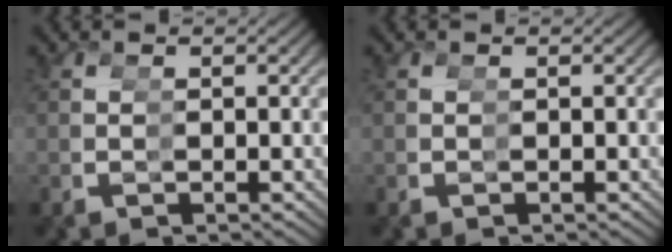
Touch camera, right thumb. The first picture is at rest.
{"total": 0.0}